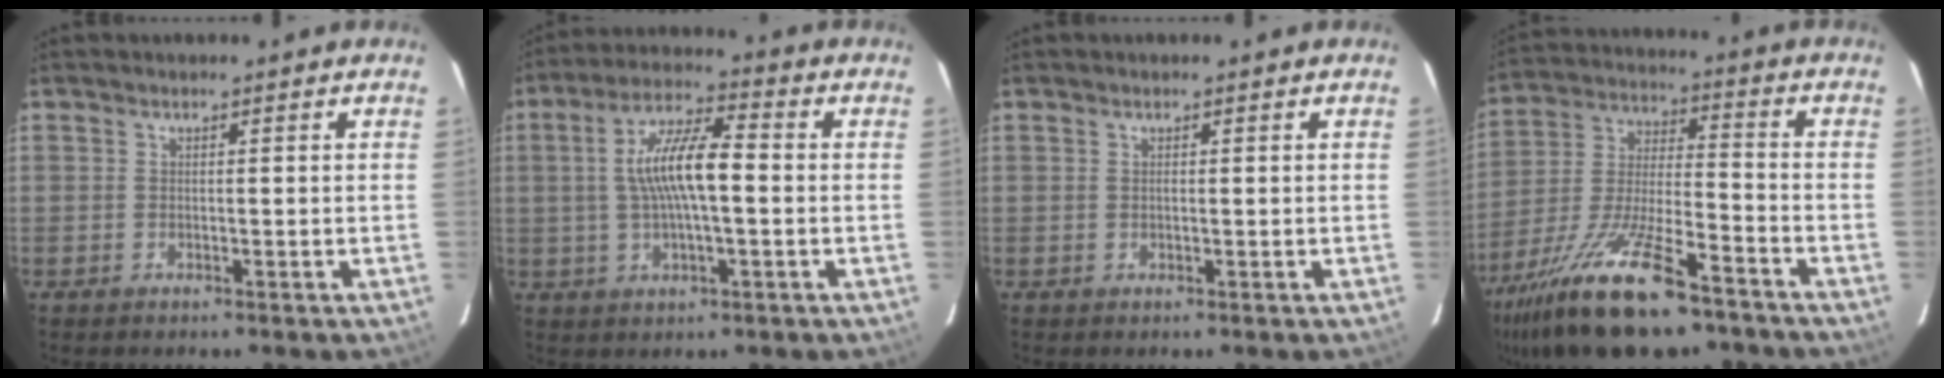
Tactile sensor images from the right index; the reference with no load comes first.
{"total": 10.8, "force": [0.0, 2.8, 10.4], "torque": [-0.194, 0.013, 0.001]}
{"total": 0.0}
{"total": 22.1, "force": [-14.7, 6.4, 15.3], "torque": [-0.308, -0.044, -0.259]}